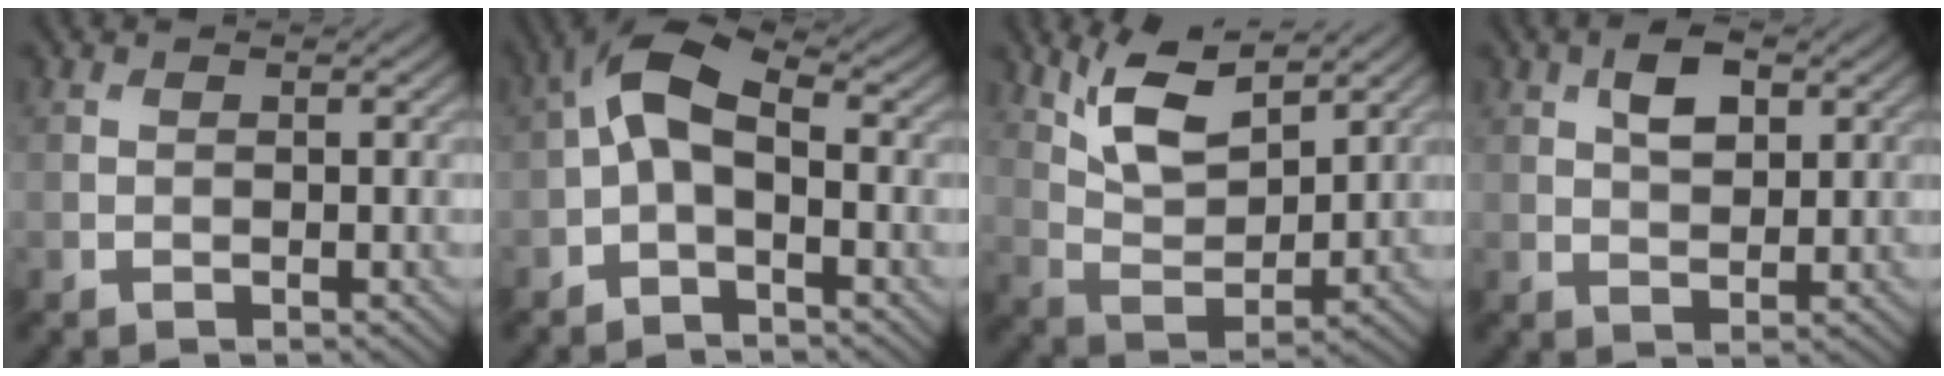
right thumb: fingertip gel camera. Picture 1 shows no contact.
{"total": 5.8, "force": [-0.5, 2.9, 5.0], "torque": [-0.106, 0.022, -0.022]}
{"total": 8.7, "force": [5.6, 3.0, 5.9], "torque": [-0.129, 0.002, 0.114]}
{"total": 4.7, "force": [1.8, 2.5, 3.5], "torque": [-0.066, 0.005, 0.029]}